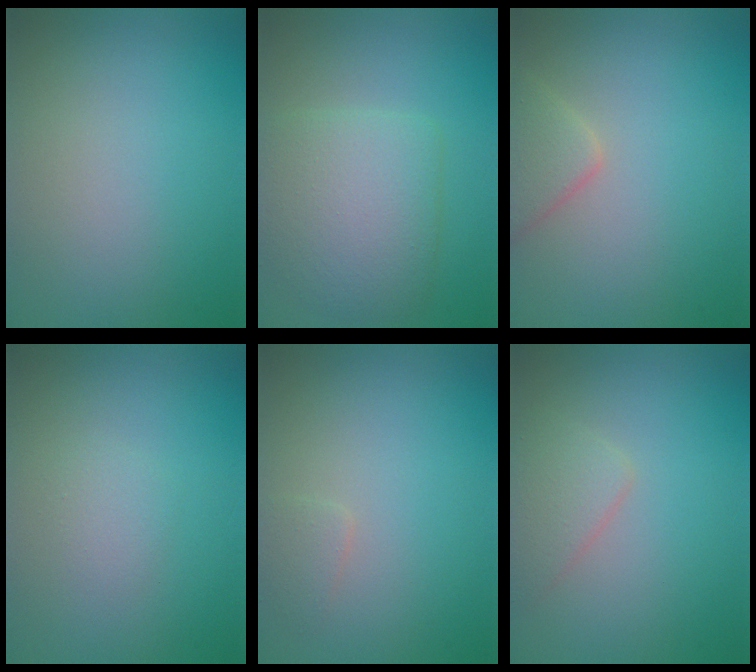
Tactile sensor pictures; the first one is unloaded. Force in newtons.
{"total": 5.3, "press": 5.3, "slide": 0.2}
{"total": 2.3, "press": 2.3, "slide": 0.2}
{"total": 1.0, "press": 1.0, "slide": 0.0}
{"total": 1.0, "press": 1.0, "slide": 0.0}
{"total": 2.2, "press": 2.1, "slide": 0.2}